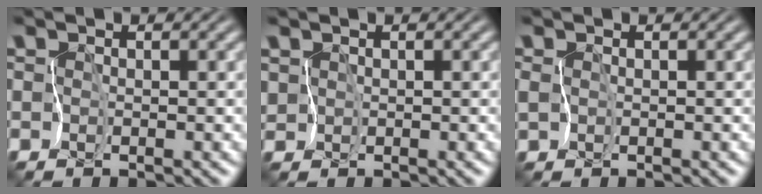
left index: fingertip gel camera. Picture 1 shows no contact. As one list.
[{"total": 2.8, "force": [1.8, 2.0, 0.8], "torque": [-0.021, 0.018, 0.015]}, {"total": 1.1, "force": [0.4, 0.8, 0.7], "torque": [-0.014, 0.002, -0.001]}]